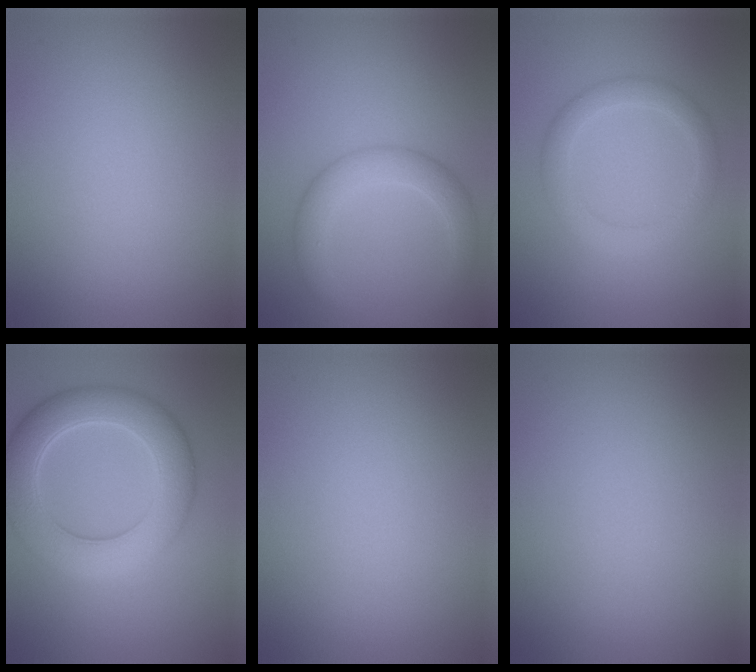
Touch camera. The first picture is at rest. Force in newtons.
{"total": 4.0, "press": 4.0, "slide": 0.2}
{"total": 2.9, "press": 2.8, "slide": 0.1}
{"total": 7.3, "press": 7.3, "slide": 0.2}
{"total": 0.0}
{"total": 0.0}